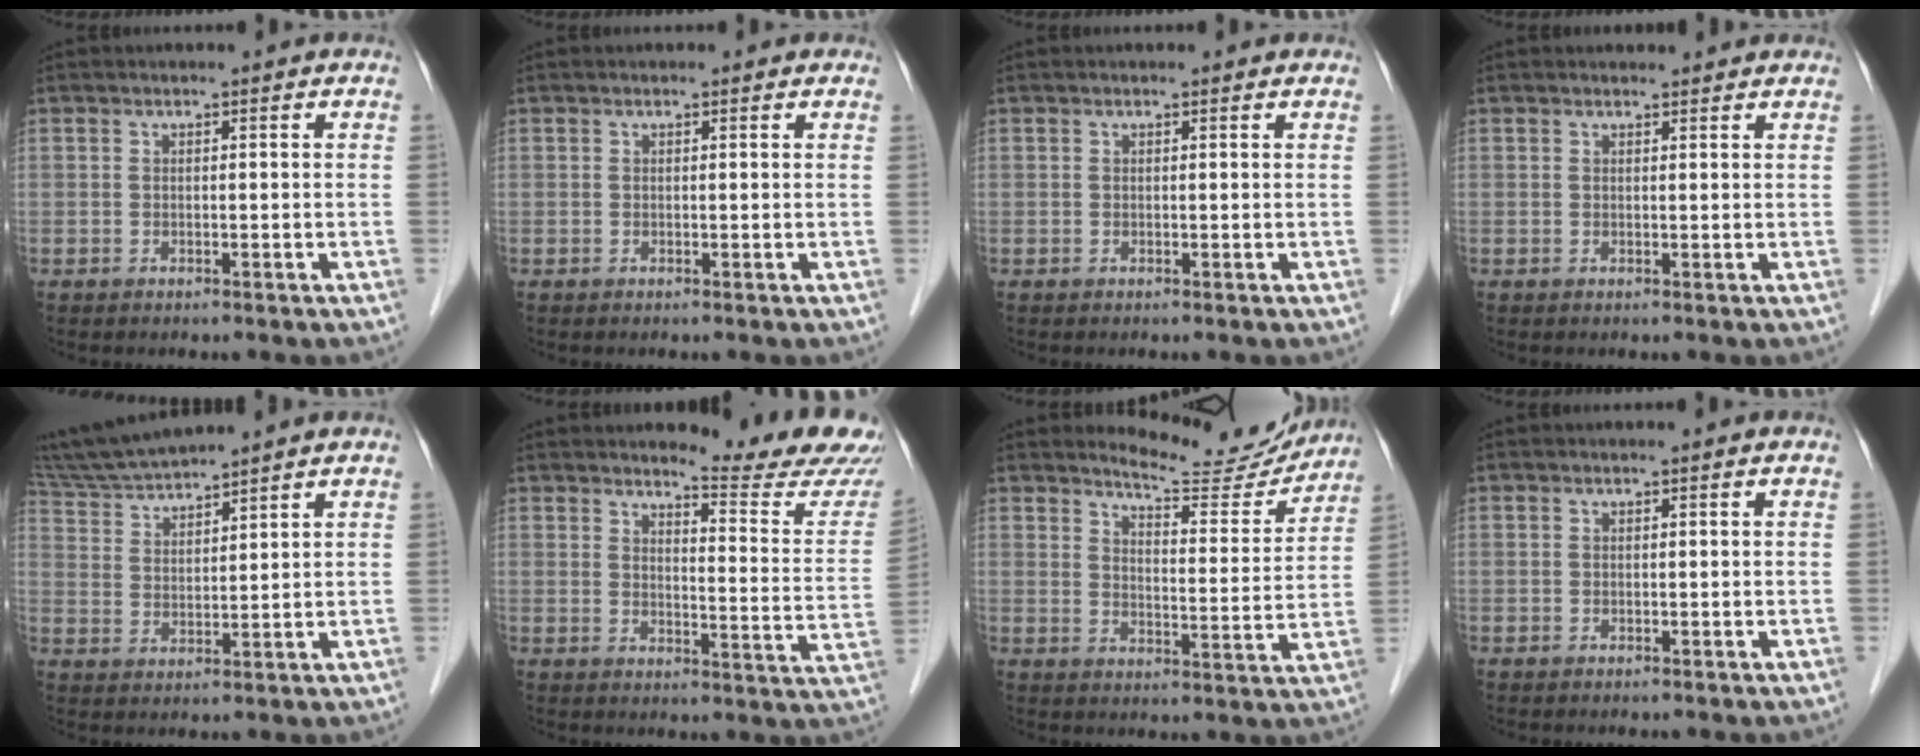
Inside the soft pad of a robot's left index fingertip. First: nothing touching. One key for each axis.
{"total": 1.1, "fx": 0.9, "fy": 0.5, "fz": 0.3, "tx": -0.009, "ty": 0.006, "tz": 0.008}
{"total": 1.2, "fx": 1.1, "fy": 0.4, "fz": 0.3, "tx": -0.012, "ty": 0.007, "tz": 0.012}
{"total": 3.0, "fx": 2.9, "fy": 0.8, "fz": 0.5, "tx": -0.010, "ty": 0.011, "tz": 0.030}
{"total": 8.9, "fx": 8.4, "fy": -0.5, "fz": 2.7, "tx": -0.063, "ty": 0.021, "tz": 0.169}
{"total": 14.1, "fx": 13.5, "fy": -0.4, "fz": 3.9, "tx": -0.045, "ty": -0.100, "tz": 0.150}
{"total": 11.9, "fx": 11.5, "fy": 2.0, "fz": 2.3, "tx": -0.027, "ty": -0.030, "tz": 0.145}
{"total": 0.0}